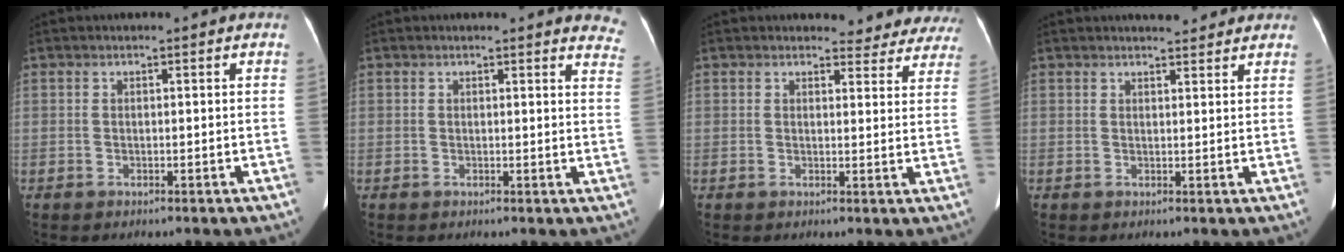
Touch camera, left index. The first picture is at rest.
{"total": 6.1, "force": [5.9, 1.2, 0.9], "torque": [0.021, -0.027, 0.025]}
{"total": 9.1, "force": [8.6, 3.1, 0.3], "torque": [0.038, -0.019, 0.062]}
{"total": 5.2, "force": [4.7, 1.3, 1.7], "torque": [-0.019, 0.013, 0.055]}